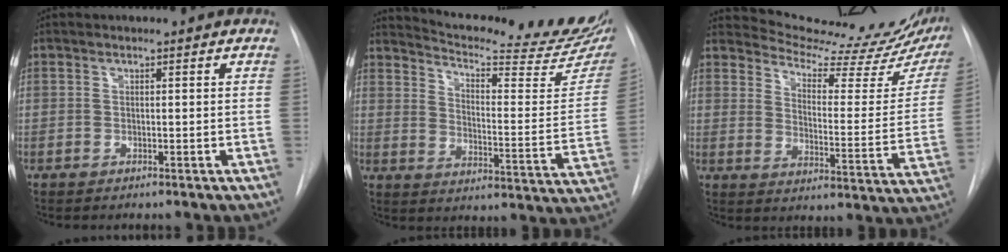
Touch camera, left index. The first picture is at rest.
{"total": 25.3, "force": [22.8, 3.1, 10.6], "torque": [-0.154, -0.092, 0.282]}
{"total": 20.4, "force": [19.7, 1.9, 5.0], "torque": [-0.076, -0.103, 0.243]}